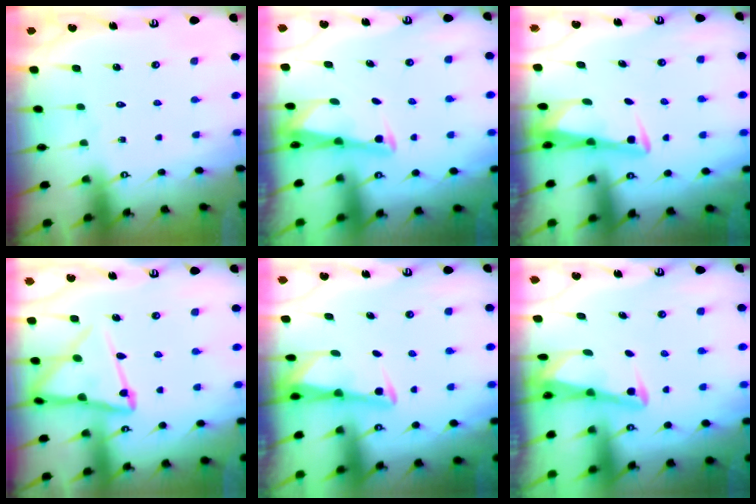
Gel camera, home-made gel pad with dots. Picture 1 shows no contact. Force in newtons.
{"total": 2.4, "press": 2.4, "slide": 0.2}
{"total": 3.4, "press": 3.4, "slide": 0.4}
{"total": 14.2, "press": 14.2, "slide": 1.2}
{"total": 3.2, "press": 3.2, "slide": 0.4}
{"total": 3.0, "press": 3.0, "slide": 0.4}